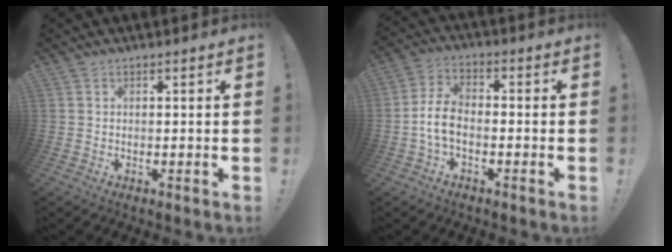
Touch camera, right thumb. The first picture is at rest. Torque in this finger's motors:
{"motor_torque": [0.17, 0.14, 0.85, -0.32, 0.25]}